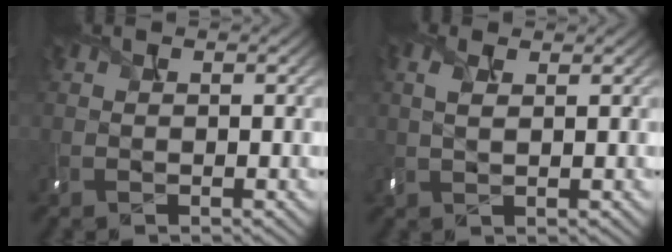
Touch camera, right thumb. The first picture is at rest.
{"total": 1.7, "force": [0.8, 0.6, 1.4], "torque": [-0.041, 0.007, 0.018]}